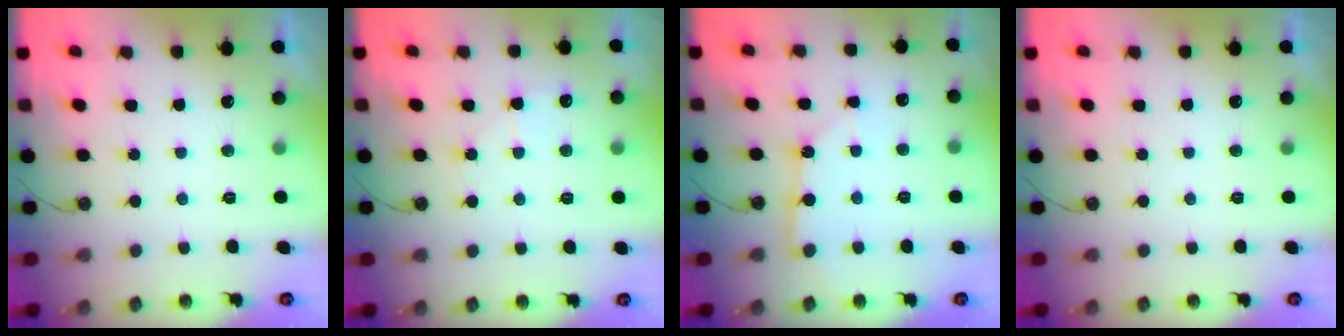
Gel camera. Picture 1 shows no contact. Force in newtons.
{"total": 6.8, "press": 6.7, "slide": 0.6}
{"total": 5.9, "press": 5.9, "slide": 0.5}
{"total": 0.0}